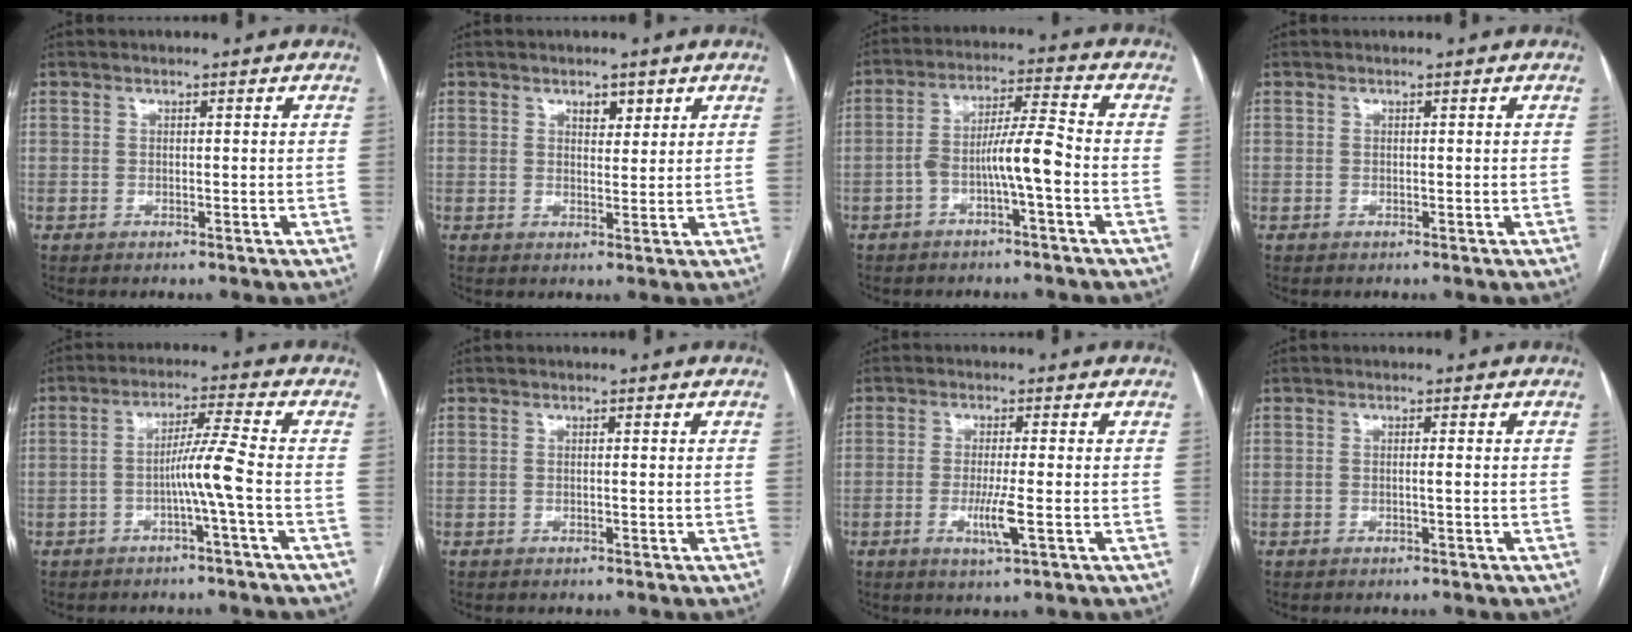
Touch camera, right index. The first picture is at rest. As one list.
[{"total": 2.4, "force": [1.6, 1.3, 1.4], "torque": [-0.019, -0.001, 0.026]}, {"total": 7.3, "force": [-2.6, 0.3, 6.8], "torque": [-0.123, 0.023, -0.044]}, {"total": 0.0}, {"total": 5.6, "force": [-1.9, -1.4, 5.1], "torque": [-0.090, 0.010, -0.036]}, {"total": 0.0}, {"total": 4.5, "force": [-1.3, -0.2, 4.3], "torque": [-0.085, -0.012, -0.024]}, {"total": 0.6, "force": [-0.2, -0.2, 0.5], "torque": [-0.007, 0.001, -0.004]}]